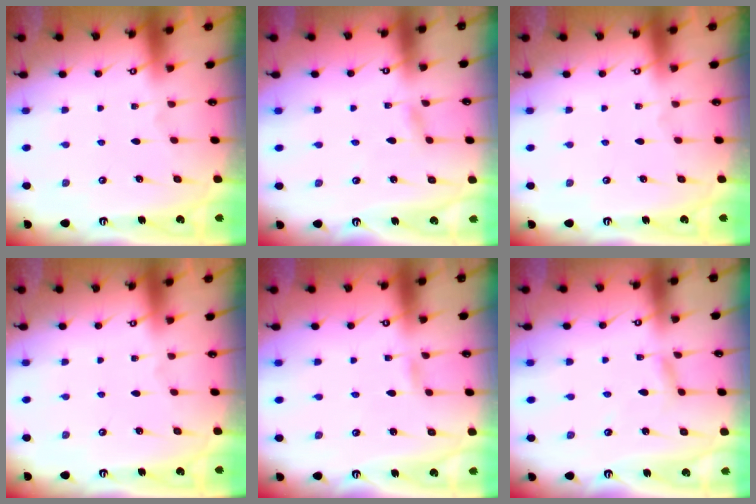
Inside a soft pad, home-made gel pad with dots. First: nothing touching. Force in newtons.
{"total": 1.5, "press": 1.5, "slide": 0.1}
{"total": 0.0}
{"total": 0.0}
{"total": 1.7, "press": 1.7, "slide": 0.2}
{"total": 2.5, "press": 2.5, "slide": 0.1}